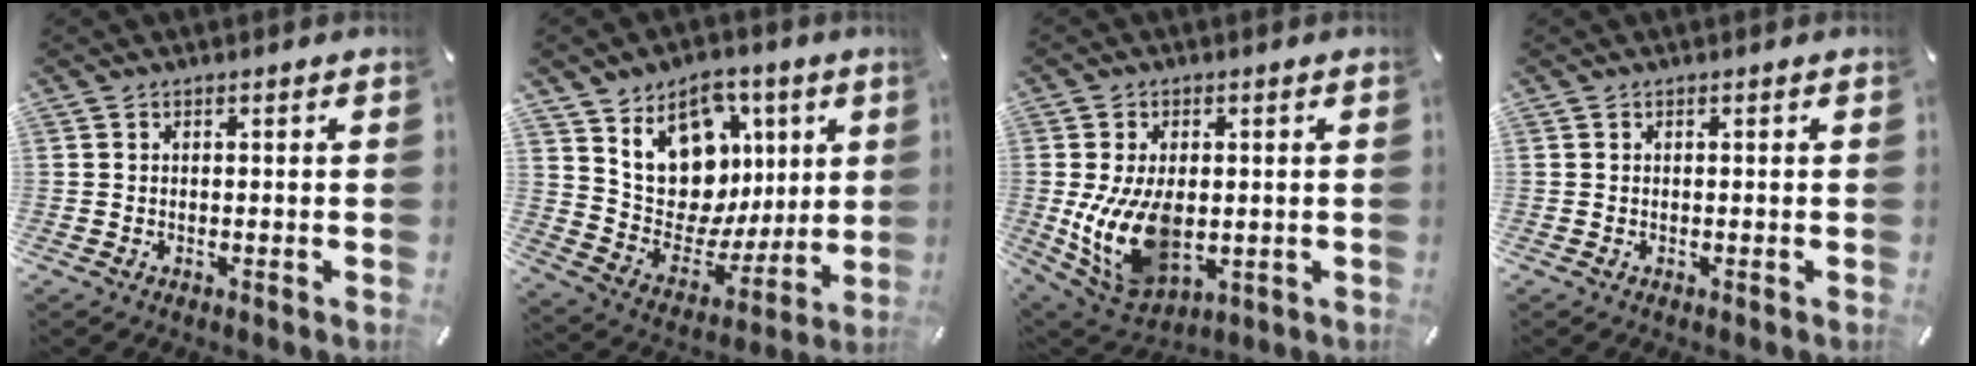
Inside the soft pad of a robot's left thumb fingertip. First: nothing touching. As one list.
[{"total": 15.9, "force": [6.7, 12.9, 6.6], "torque": [-0.091, -0.055, 0.129]}, {"total": 14.3, "force": [-0.7, 9.3, 10.8], "torque": [-0.229, -0.013, -0.009]}, {"total": 0.0}]